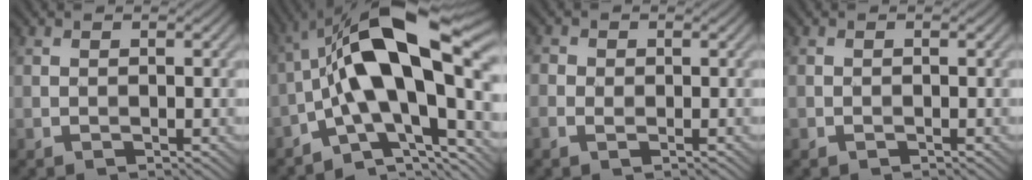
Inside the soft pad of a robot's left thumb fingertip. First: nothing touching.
{"total": 17.1, "force": [-1.7, 6.4, 15.8], "torque": [-0.255, 0.039, -0.039]}
{"total": 1.9, "force": [-0.3, 1.5, 1.1], "torque": [-0.028, 0.002, -0.006]}
{"total": 0.0}